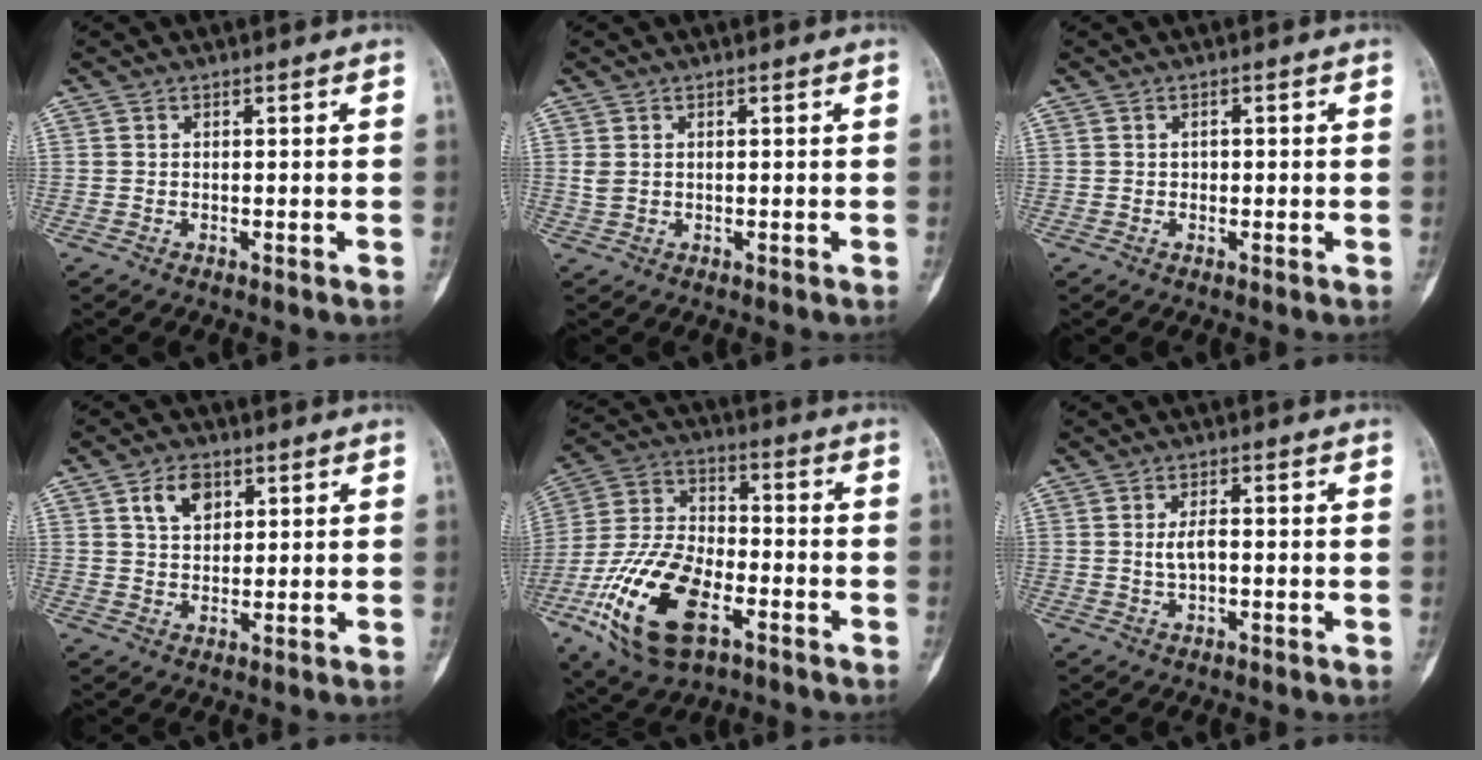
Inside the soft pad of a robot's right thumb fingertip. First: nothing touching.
{"total": 1.5, "force": [0.4, 1.0, 1.1], "torque": [-0.027, 0.006, 0.014]}
{"total": 1.0, "force": [0.0, 0.8, 0.6], "torque": [-0.002, 0.003, -0.003]}
{"total": 5.8, "force": [2.6, 3.8, 3.5], "torque": [-0.045, -0.008, 0.046]}
{"total": 20.2, "force": [-8.2, 10.4, 15.2], "torque": [-0.293, 0.029, -0.146]}
{"total": 3.4, "force": [-0.1, 1.6, 3.0], "torque": [-0.061, 0.007, -0.002]}